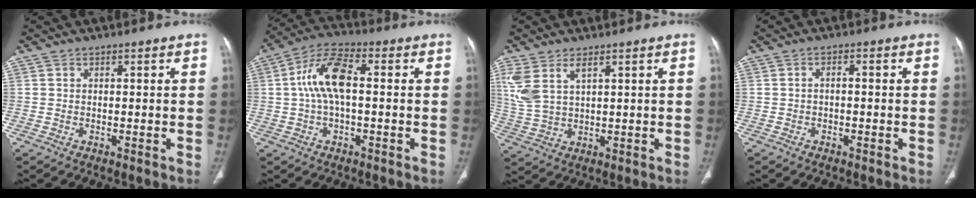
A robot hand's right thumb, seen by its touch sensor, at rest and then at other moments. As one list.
[{"total": 10.2, "force": [0.7, 4.6, 9.1], "torque": [-0.192, 0.030, 0.006]}, {"total": 7.6, "force": [3.7, 3.4, 5.7], "torque": [-0.138, -0.006, 0.088]}, {"total": 1.3, "force": [-0.4, 0.7, 1.0], "torque": [-0.018, 0.009, -0.008]}]